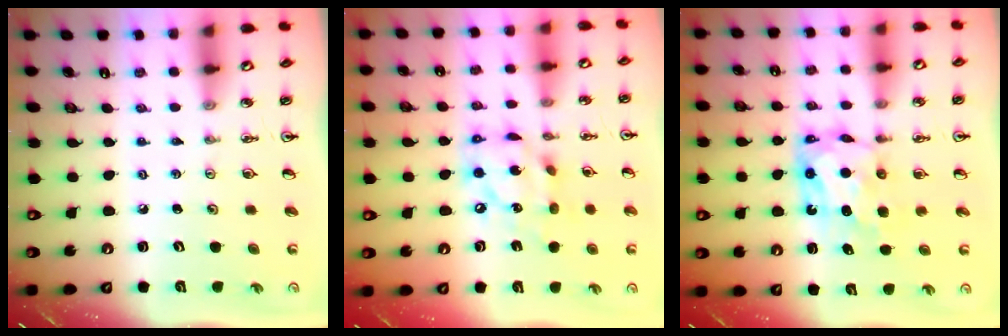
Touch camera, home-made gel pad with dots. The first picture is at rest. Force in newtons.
{"total": 13.7, "press": 13.6, "slide": 1.5}
{"total": 7.4, "press": 7.4, "slide": 0.7}